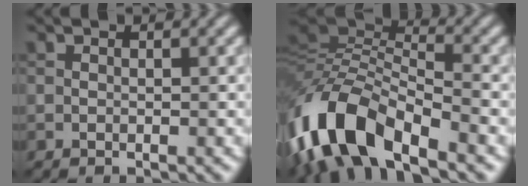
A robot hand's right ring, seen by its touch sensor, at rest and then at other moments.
{"total": 10.6, "force": [-5.9, 4.3, 7.6], "torque": [-0.149, 0.010, -0.126]}